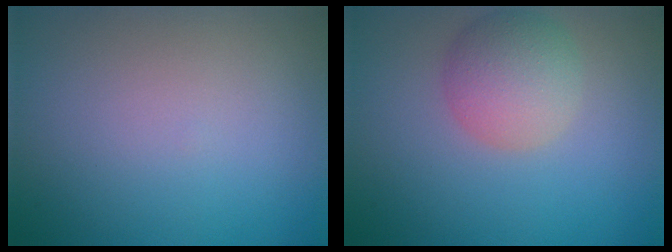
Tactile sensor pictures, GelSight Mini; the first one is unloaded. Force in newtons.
{"total": 4.1, "press": 4.1, "slide": 0.3}